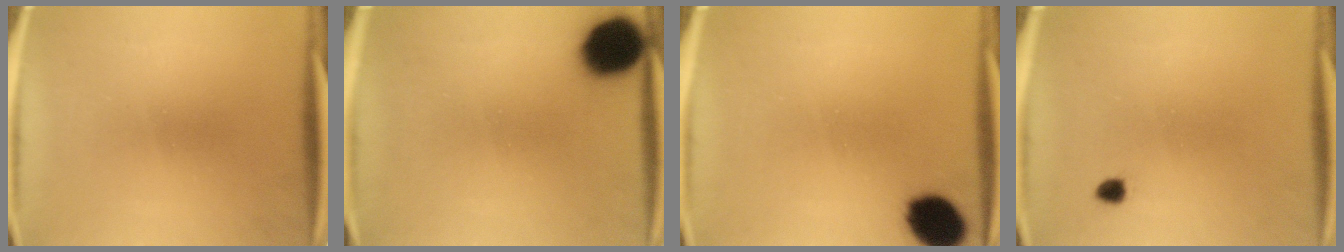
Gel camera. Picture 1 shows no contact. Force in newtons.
{"total": 13.4}
{"total": 10.6}
{"total": 1.3}